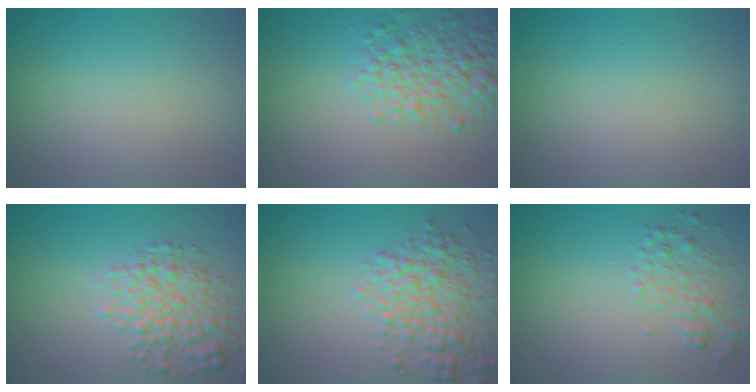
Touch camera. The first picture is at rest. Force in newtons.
{"total": 4.1, "press": 4.1, "slide": 0.1}
{"total": 0.0}
{"total": 4.2, "press": 4.2, "slide": 0.1}
{"total": 4.7, "press": 4.7, "slide": 0.2}
{"total": 2.2, "press": 2.2, "slide": 0.1}